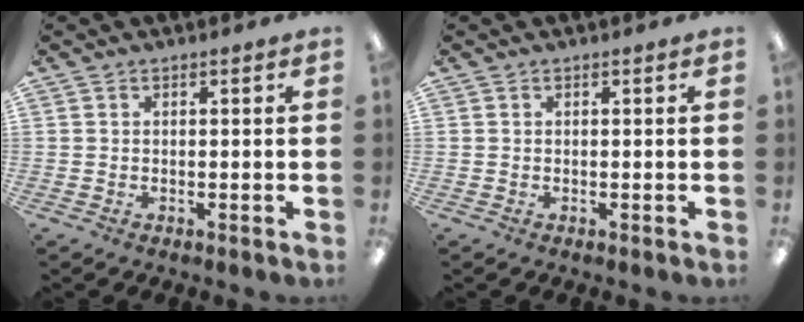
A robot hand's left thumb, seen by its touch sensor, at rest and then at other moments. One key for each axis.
{"total": 0.0}